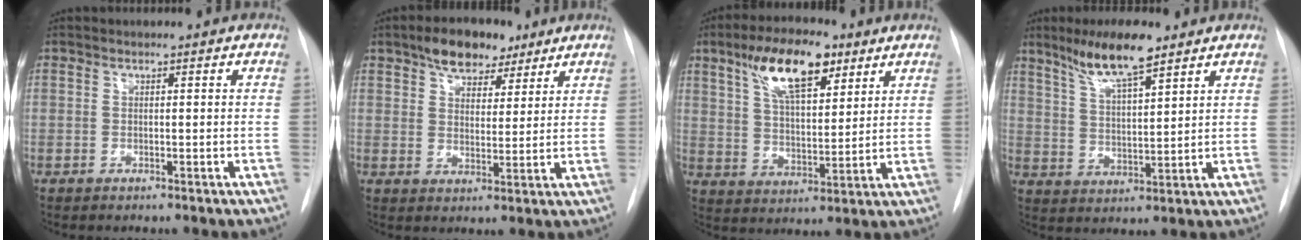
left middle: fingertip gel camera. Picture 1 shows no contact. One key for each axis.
{"total": 8.2, "fx": 5.6, "fy": 4.2, "fz": 4.2, "tx": -0.065, "ty": 0.015, "tz": 0.093}
{"total": 12.7, "fx": 7.2, "fy": 4.2, "fz": 9.6, "tx": -0.173, "ty": 0.016, "tz": 0.129}
{"total": 9.5, "fx": 6.8, "fy": 1.1, "fz": 6.5, "tx": -0.123, "ty": 0.003, "tz": 0.125}